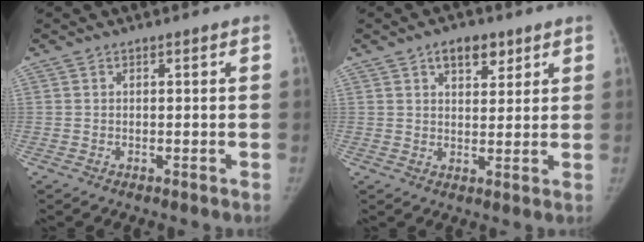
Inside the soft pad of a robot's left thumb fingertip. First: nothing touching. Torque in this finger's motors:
{"motor_torque": [-0.01, -0.13, 0.72, -0.20, 0.01]}